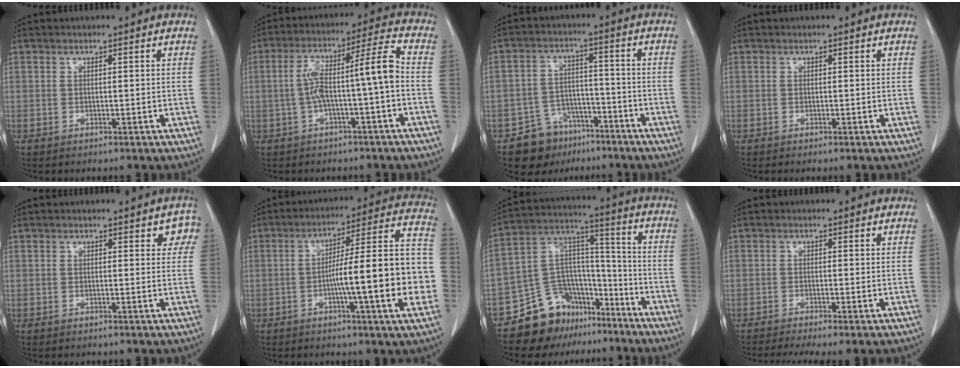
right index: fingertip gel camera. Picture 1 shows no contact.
{"total": 9.8, "force": [-1.4, 0.2, 9.7], "torque": [-0.172, 0.040, -0.023]}
{"total": 8.2, "force": [-5.6, 5.8, 1.5], "torque": [-0.024, 0.017, -0.085]}
{"total": 0.0}
{"total": 2.9, "force": [1.4, 1.7, 1.9], "torque": [-0.005, 0.008, 0.009]}
{"total": 19.0, "force": [-3.8, 0.4, 18.7], "torque": [-0.228, 0.023, -0.057]}
{"total": 14.6, "force": [-11.2, 8.5, 3.8], "torque": [-0.058, 0.084, -0.186]}
{"total": 5.3, "force": [-3.7, 0.6, 3.7], "torque": [-0.056, -0.013, -0.061]}